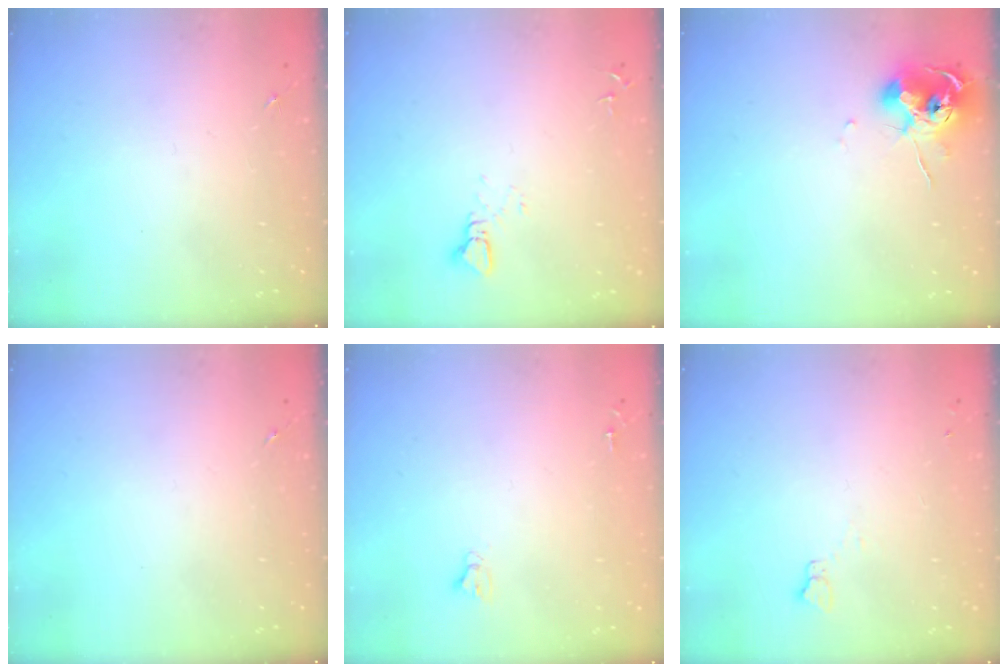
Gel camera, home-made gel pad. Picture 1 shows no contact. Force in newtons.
{"total": 2.2, "press": 2.2, "slide": 0.1}
{"total": 10.5, "press": 10.4, "slide": 1.4}
{"total": 0.0}
{"total": 2.5, "press": 2.5, "slide": 0.2}
{"total": 2.3, "press": 2.3, "slide": 0.2}